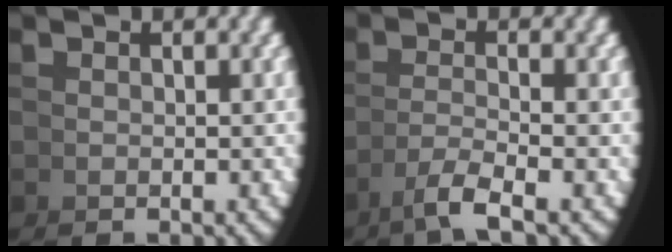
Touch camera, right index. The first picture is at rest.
{"total": 2.7, "force": [-1.5, -0.8, 2.2], "torque": [-0.040, -0.005, -0.020]}